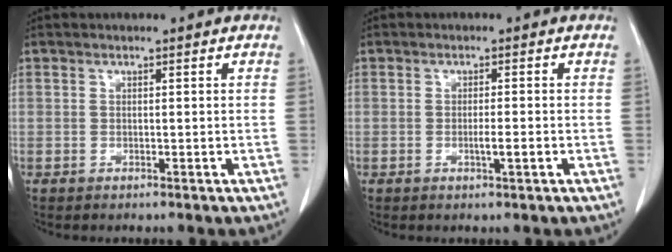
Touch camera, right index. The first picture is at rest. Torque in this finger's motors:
{"motor_torque": [0.60, -0.36, 0.35, 0.08]}